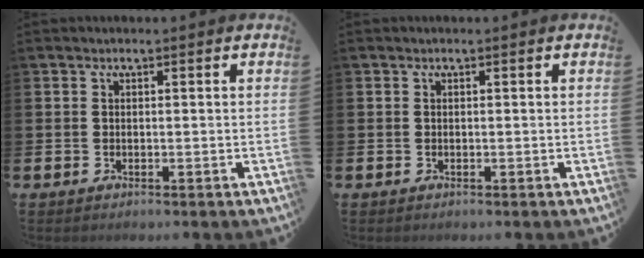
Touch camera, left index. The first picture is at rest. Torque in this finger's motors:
{"motor_torque": [-0.03, 0.03, -0.03, -0.01]}